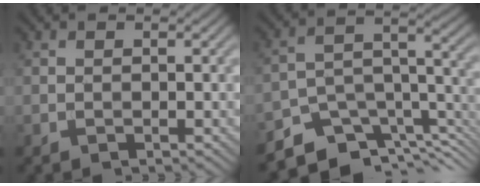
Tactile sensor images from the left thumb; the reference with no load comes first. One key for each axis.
{"total": 10.3, "fx": -8.7, "fy": 3.9, "fz": 4.1, "tx": -0.085, "ty": -0.012, "tz": -0.144}